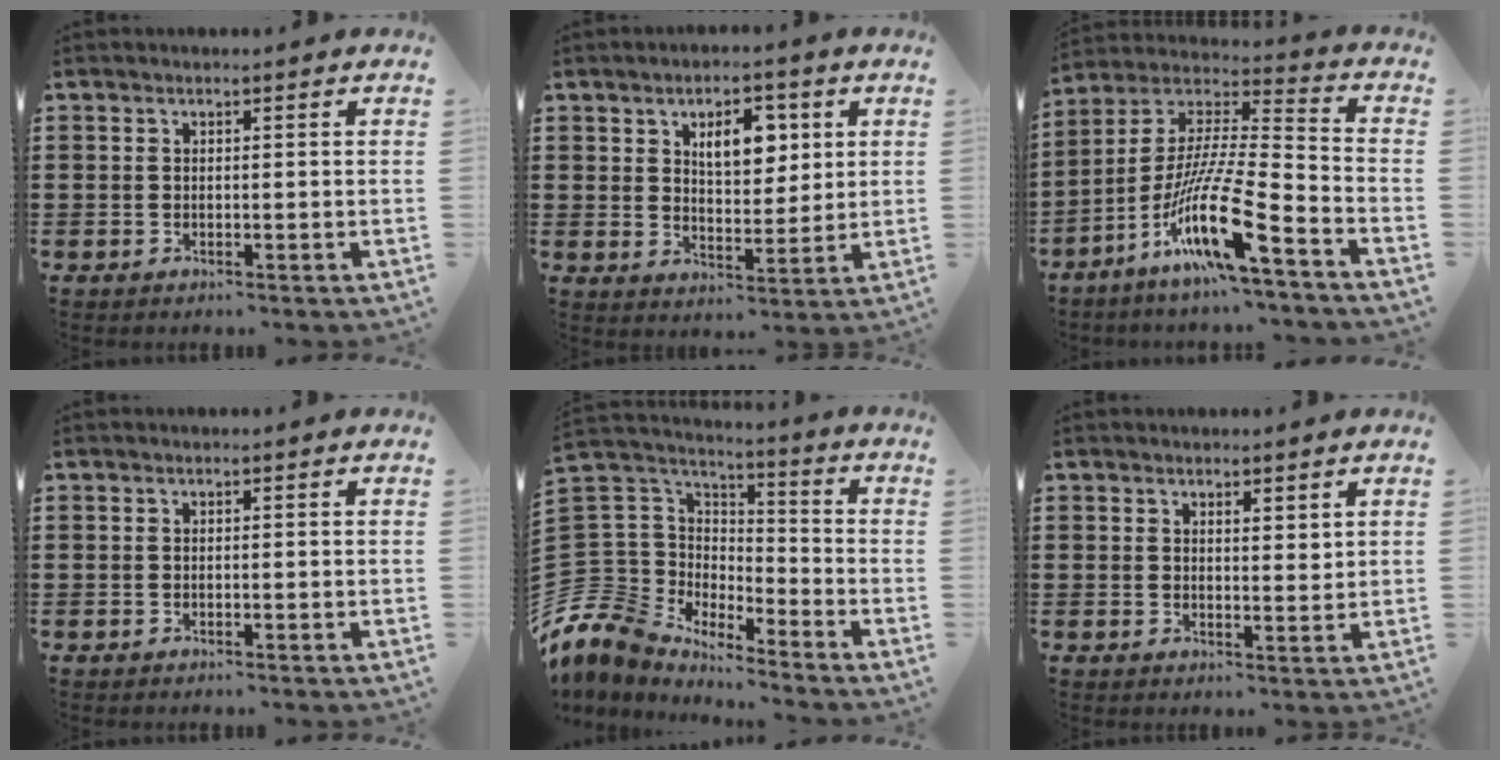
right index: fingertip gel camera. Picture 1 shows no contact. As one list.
[{"total": 6.8, "force": [2.8, 3.8, 4.8], "torque": [-0.076, 0.003, 0.041]}, {"total": 16.6, "force": [-10.1, 1.9, 13.1], "torque": [-0.270, 0.001, -0.188]}, {"total": 0.0}, {"total": 8.2, "force": [-5.3, 6.2, 0.9], "torque": [-0.082, -0.018, -0.109]}, {"total": 2.0, "force": [1.7, 0.8, 0.6], "torque": [-0.007, 0.002, 0.032]}]